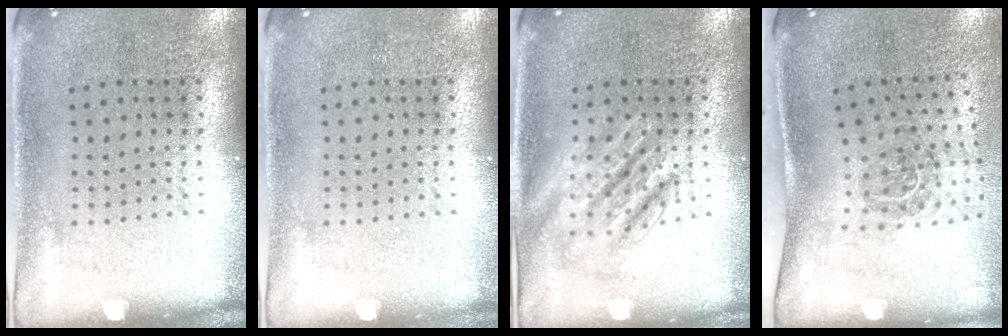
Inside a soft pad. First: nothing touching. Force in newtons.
{"total": 0.0}
{"total": 2.7, "press": 2.7, "slide": 0.3}
{"total": 2.0, "press": 1.2, "slide": 1.5}